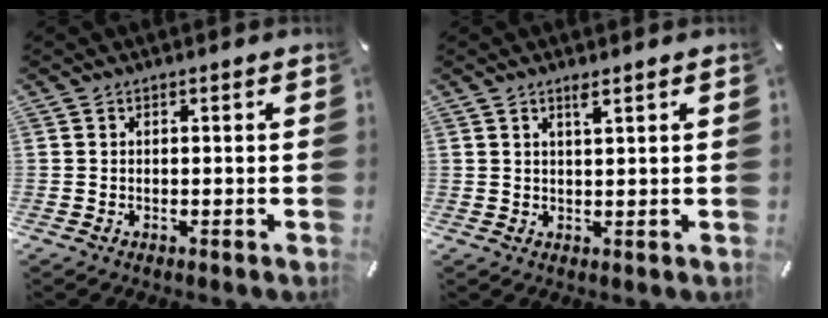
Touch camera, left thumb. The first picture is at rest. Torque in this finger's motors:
{"motor_torque": [0.46, 0.19, 0.16, -0.08, 0.07]}